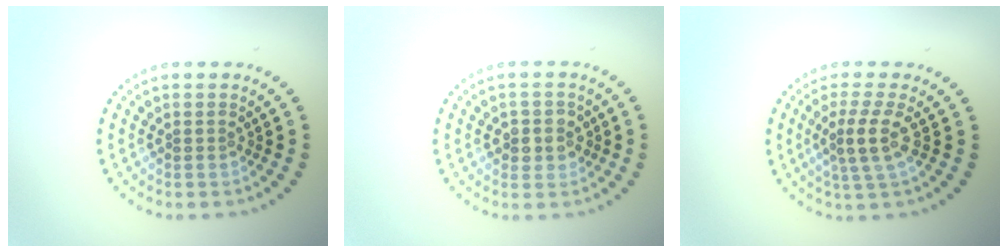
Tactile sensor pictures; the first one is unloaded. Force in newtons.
{"total": 2.4, "press": 2.2, "slide": 1.0}
{"total": 2.7, "press": 2.1, "slide": 1.6}